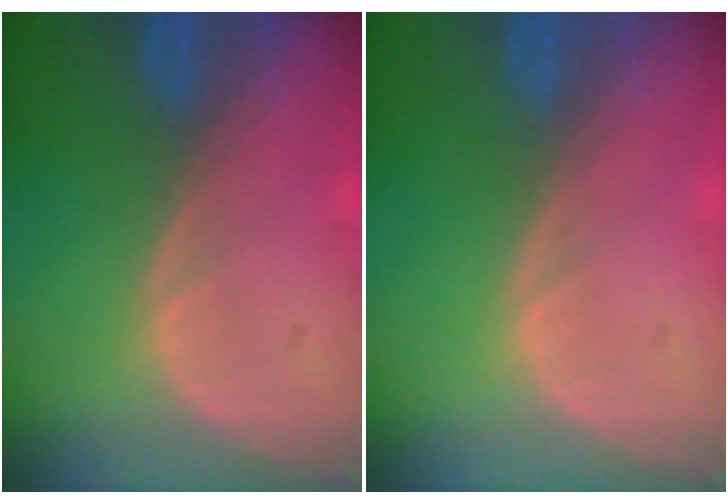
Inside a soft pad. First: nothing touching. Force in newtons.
{"total": 0.0}